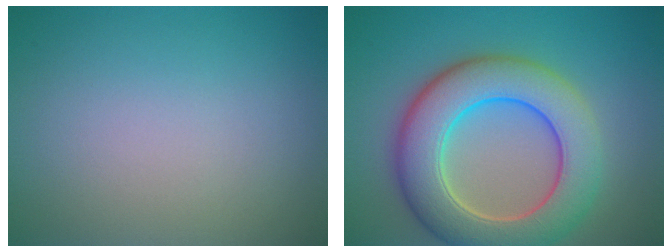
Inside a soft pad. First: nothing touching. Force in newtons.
{"total": 9.4, "press": 9.4, "slide": 0.5}